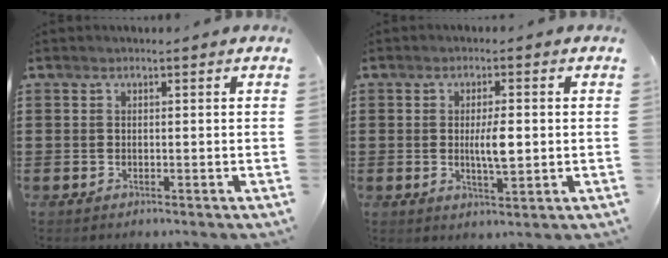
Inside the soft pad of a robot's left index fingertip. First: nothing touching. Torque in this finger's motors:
{"motor_torque": [1.05, 0.12, 0.28, 0.11]}